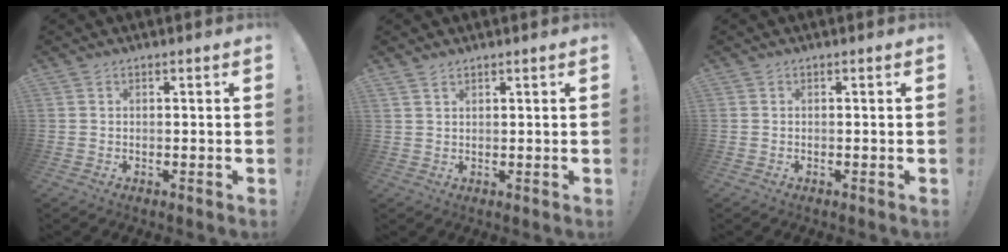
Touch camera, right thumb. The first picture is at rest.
{"total": 4.0, "force": [3.2, 1.2, 2.1], "torque": [-0.047, -0.013, 0.063]}
{"total": 0.0}